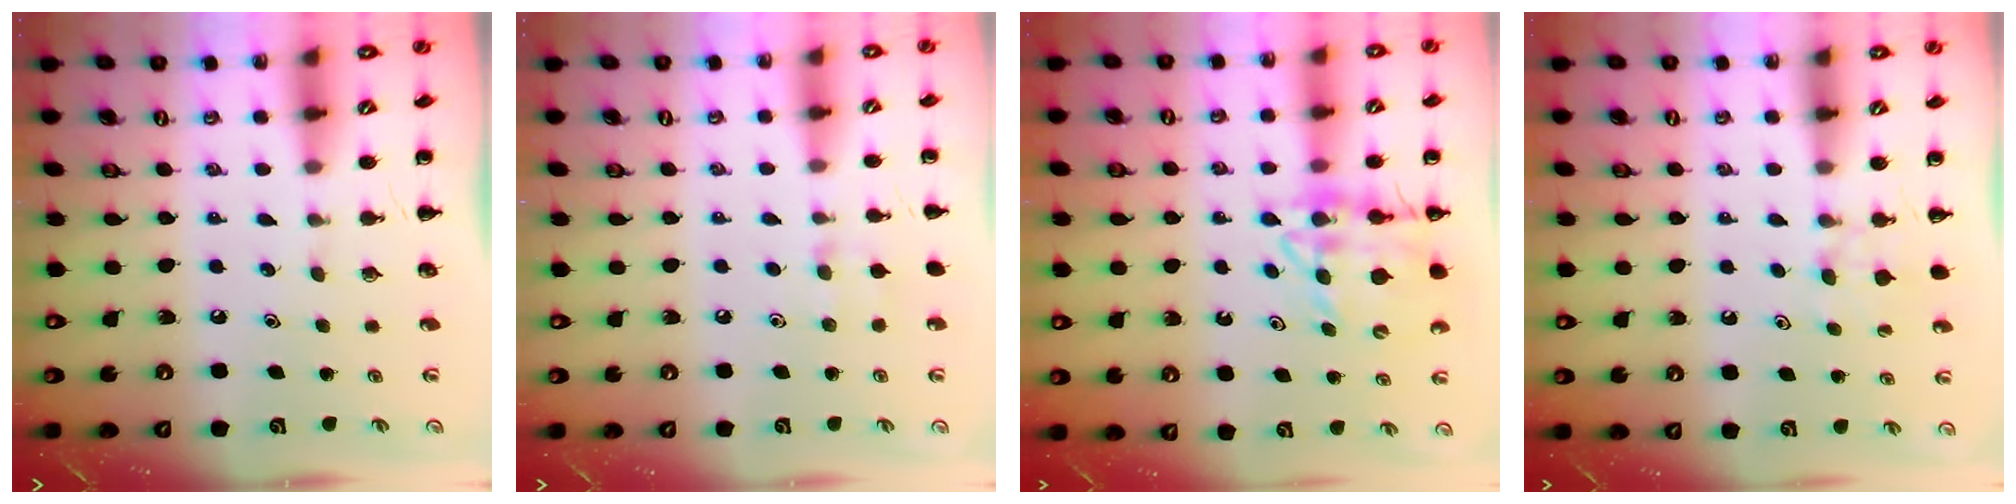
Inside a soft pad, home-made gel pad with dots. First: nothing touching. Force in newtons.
{"total": 4.6, "press": 4.2, "slide": 1.9}
{"total": 13.6, "press": 13.2, "slide": 3.0}
{"total": 5.7, "press": 5.5, "slide": 1.7}